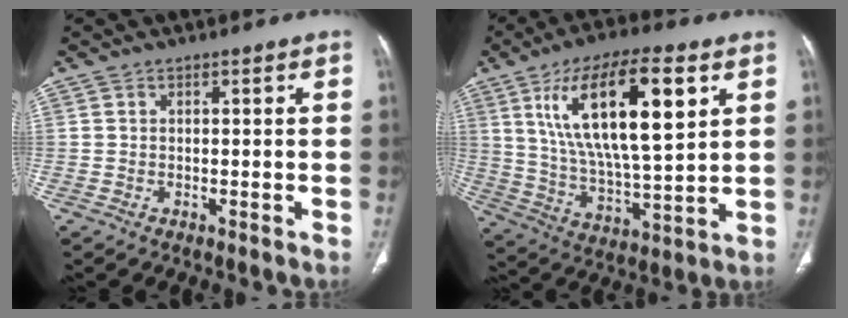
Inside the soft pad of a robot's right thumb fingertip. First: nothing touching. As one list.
[{"total": 21.5, "force": [8.0, 7.2, 18.7], "torque": [-0.316, -0.023, 0.143]}]